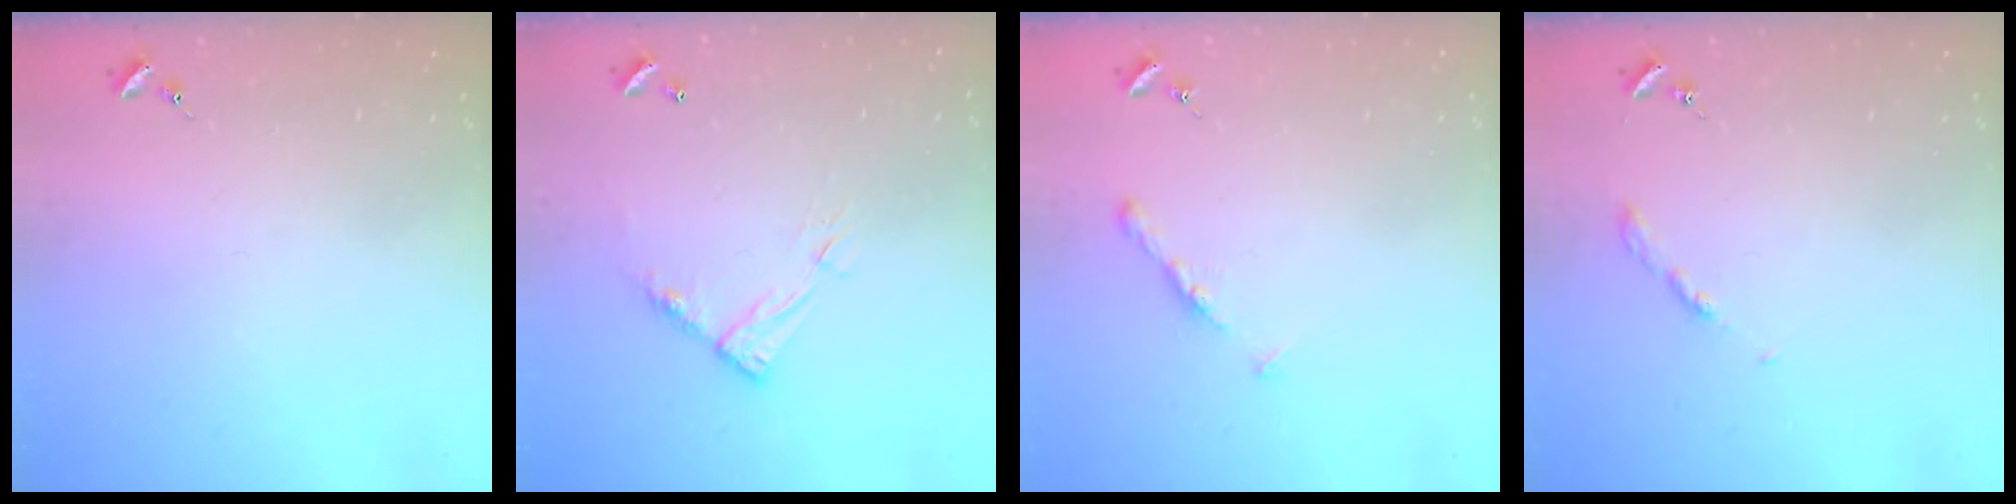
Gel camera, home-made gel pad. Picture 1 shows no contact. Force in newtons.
{"total": 9.4, "press": 9.4, "slide": 0.5}
{"total": 5.3, "press": 5.2, "slide": 0.6}
{"total": 2.7, "press": 2.6, "slide": 0.3}